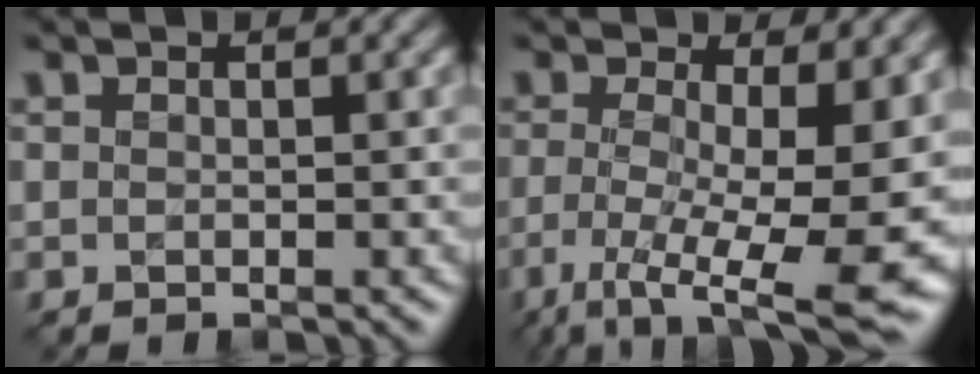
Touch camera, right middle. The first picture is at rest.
{"total": 11.2, "force": [-2.4, 3.7, 10.3], "torque": [-0.172, -0.015, -0.032]}